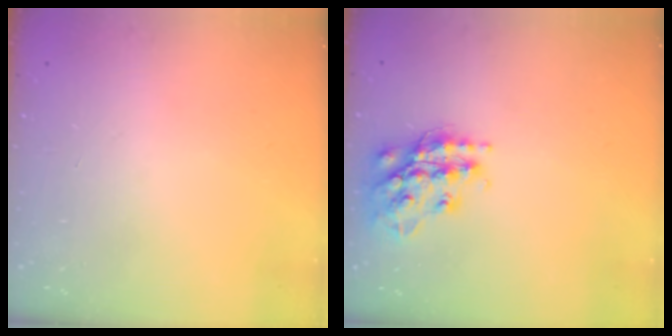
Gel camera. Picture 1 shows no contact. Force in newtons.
{"total": 17.4, "press": 17.4, "slide": 1.4}